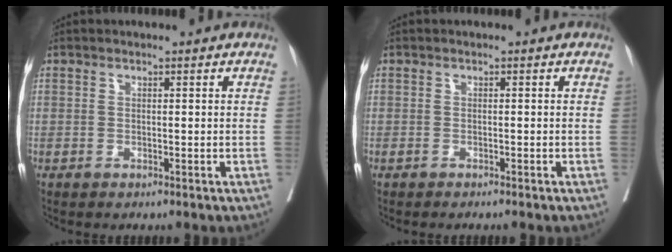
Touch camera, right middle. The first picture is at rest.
{"total": 0.9, "force": [-0.7, 0.2, 0.6], "torque": [-0.013, -0.003, -0.009]}